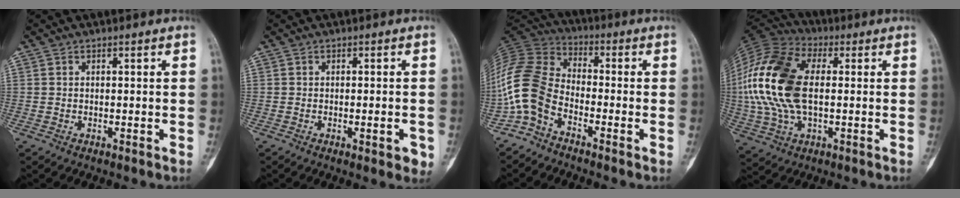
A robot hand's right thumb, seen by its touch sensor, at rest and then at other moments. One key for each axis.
{"total": 3.7, "fx": -1.2, "fy": 1.2, "fz": 3.3, "tx": -0.034, "ty": 0.001, "tz": -0.009}
{"total": 11.5, "fx": -5.3, "fy": 7.2, "fz": 7.2, "tx": -0.154, "ty": 0.051, "tz": -0.125}
{"total": 19.5, "fx": 0.7, "fy": 11.2, "fz": 15.9, "tx": -0.352, "ty": 0.014, "tz": 0.010}